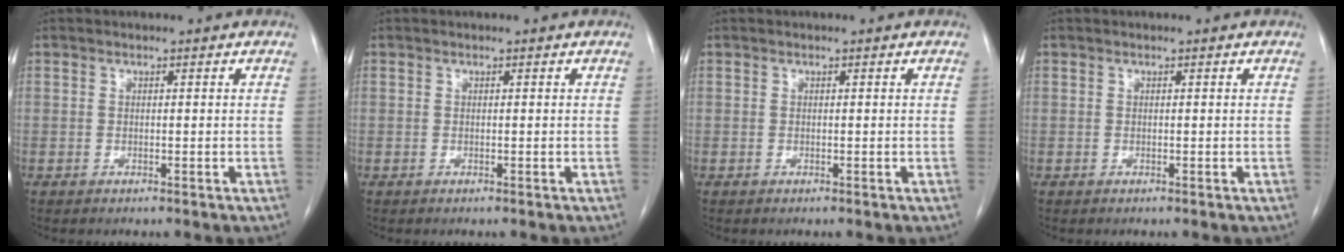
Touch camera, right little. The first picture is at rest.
{"total": 0.0}
{"total": 0.0}
{"total": 0.0}